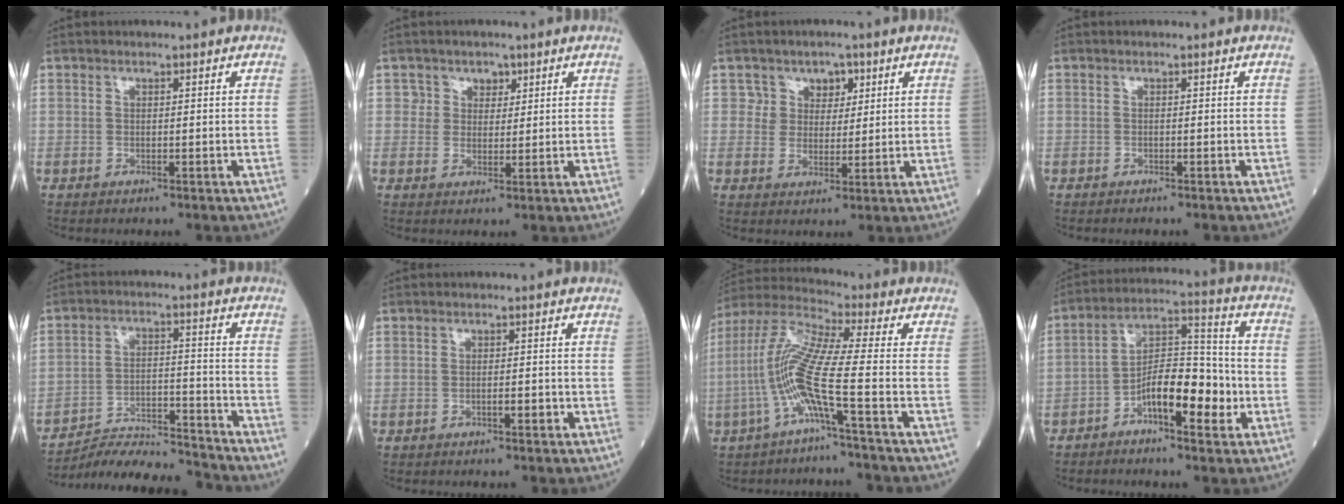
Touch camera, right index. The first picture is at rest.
{"total": 3.2, "force": [1.6, 2.8, 0.1], "torque": [0.018, -0.003, 0.019]}
{"total": 4.3, "force": [2.1, 3.7, 0.5], "torque": [0.010, 0.007, 0.031]}
{"total": 1.0, "force": [-0.8, 0.0, 0.5], "torque": [-0.005, -0.001, -0.007]}
{"total": 12.0, "force": [-11.9, -0.3, 1.7], "torque": [-0.029, 0.012, -0.204]}
{"total": 1.4, "force": [-0.7, 0.2, 1.2], "torque": [-0.020, 0.001, -0.011]}
{"total": 11.0, "force": [-3.5, -0.8, 10.4], "torque": [-0.233, 0.007, -0.080]}
{"total": 10.6, "force": [-4.1, 3.5, 9.1], "torque": [-0.156, 0.022, -0.071]}